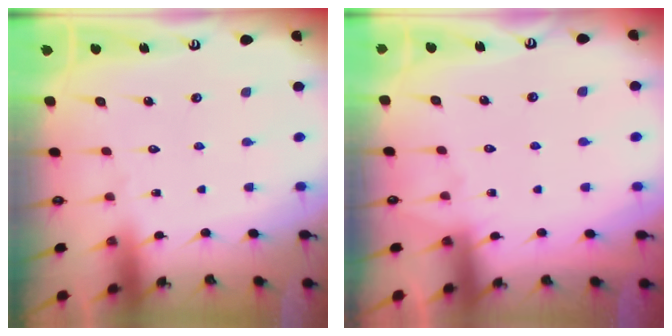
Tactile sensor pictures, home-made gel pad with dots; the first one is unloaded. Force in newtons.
{"total": 3.0, "press": 3.0, "slide": 0.4}